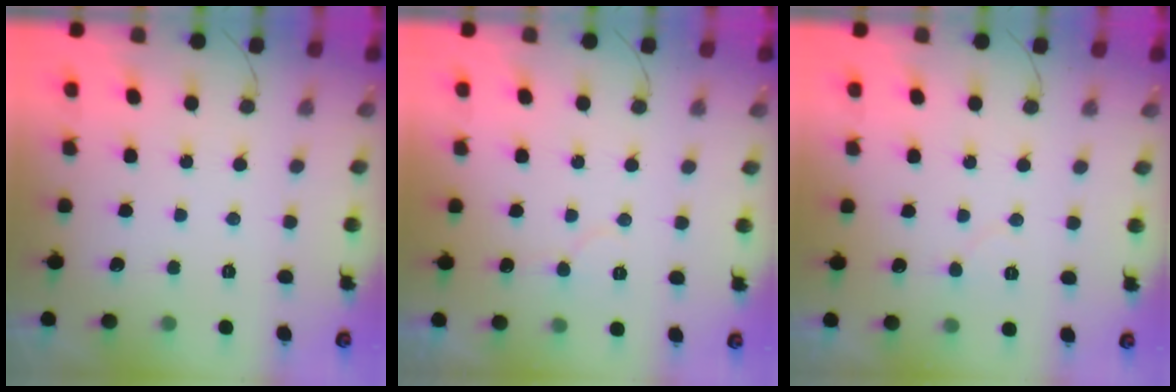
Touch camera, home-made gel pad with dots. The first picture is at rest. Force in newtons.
{"total": 6.1, "press": 6.1, "slide": 0.5}
{"total": 4.3, "press": 4.3, "slide": 0.5}